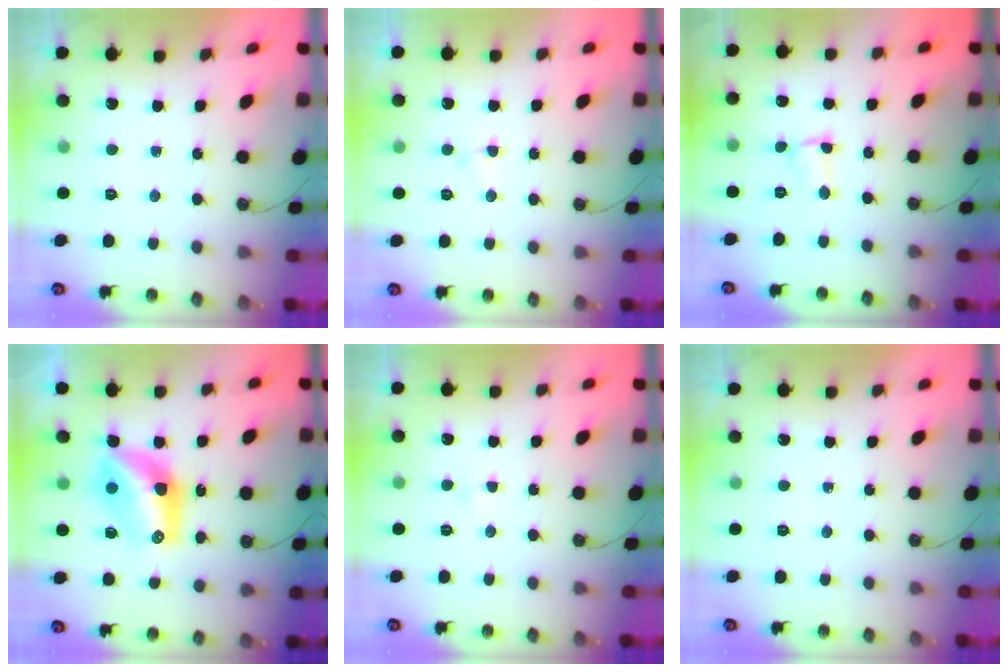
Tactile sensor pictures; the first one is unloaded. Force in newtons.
{"total": 2.4, "press": 2.4, "slide": 0.4}
{"total": 3.8, "press": 1.6, "slide": 3.4}
{"total": 11.1, "press": 11.1, "slide": 0.8}
{"total": 1.6, "press": 1.6, "slide": 0.2}
{"total": 0.0}